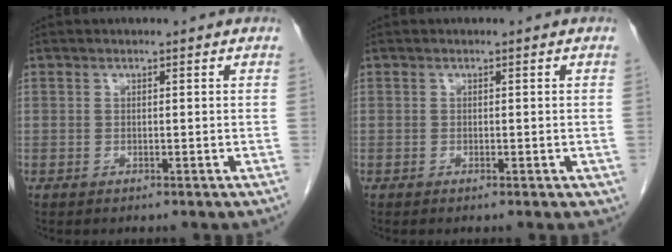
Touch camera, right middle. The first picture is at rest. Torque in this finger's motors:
{"motor_torque": [0.67, -0.61, 0.25, 0.04]}